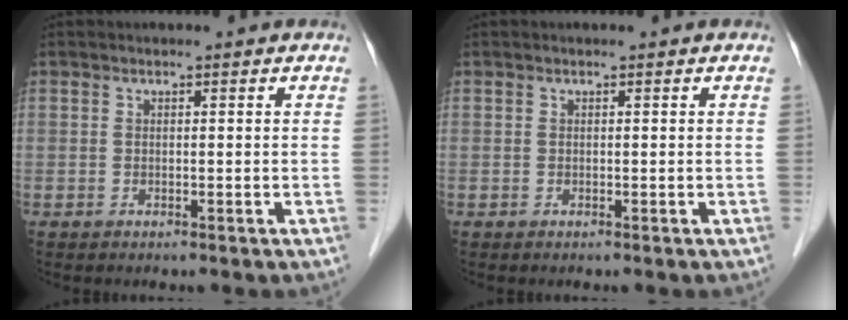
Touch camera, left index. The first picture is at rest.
{"total": 0.0}